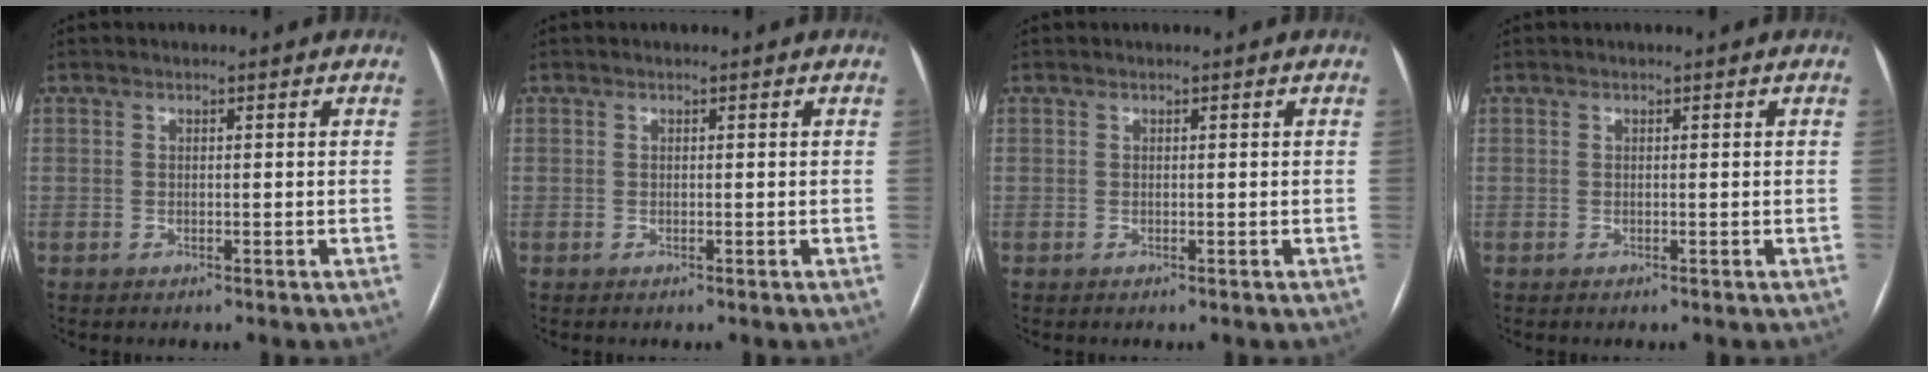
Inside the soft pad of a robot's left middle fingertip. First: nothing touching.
{"total": 0.0}
{"total": 0.0}
{"total": 0.0}